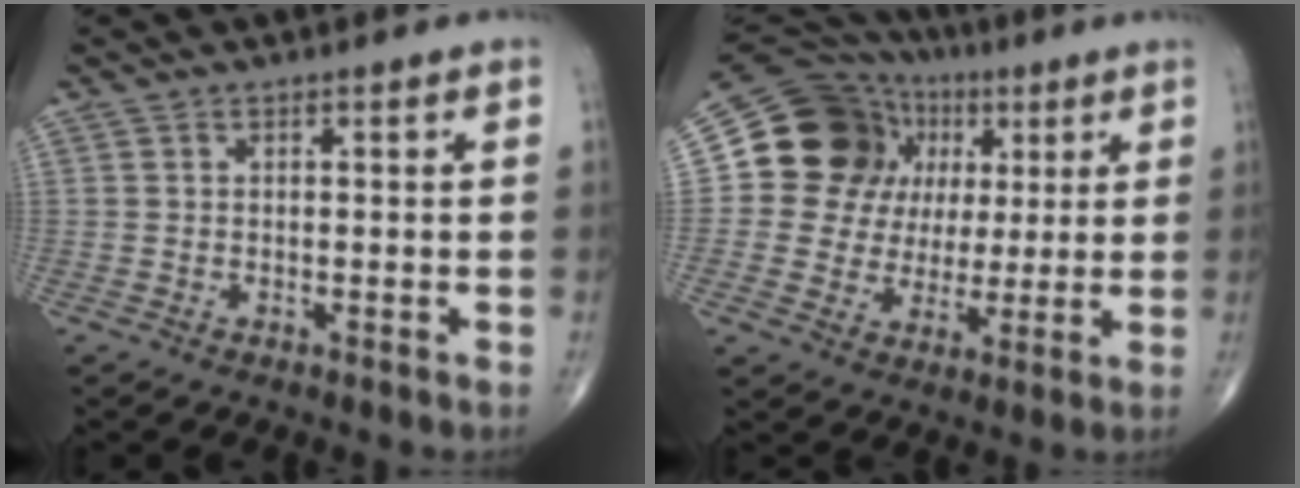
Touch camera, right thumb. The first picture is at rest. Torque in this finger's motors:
{"motor_torque": [0.29, 0.45, 0.19, -0.19, 0.04]}